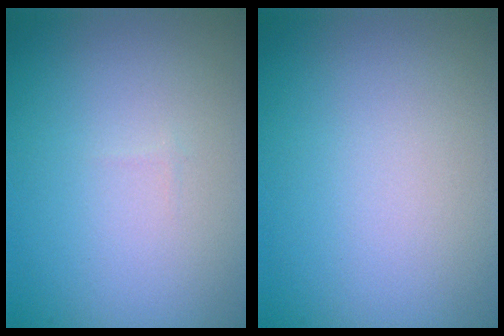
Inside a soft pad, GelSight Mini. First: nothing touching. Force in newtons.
{"total": 0.0}